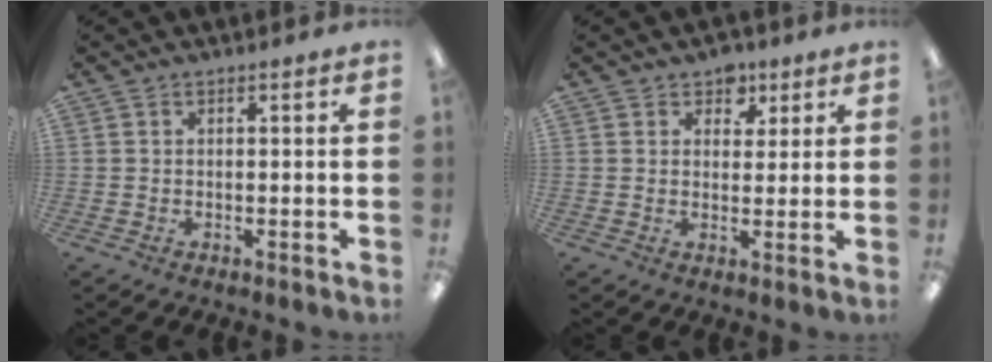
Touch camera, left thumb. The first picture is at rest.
{"total": 4.9, "force": [3.0, 3.5, 1.6], "torque": [-0.004, -0.013, 0.049]}